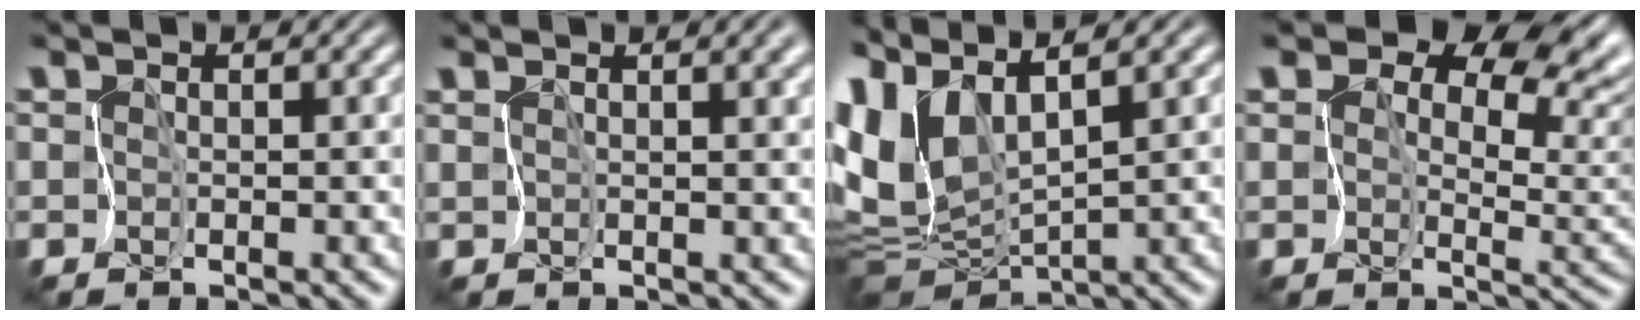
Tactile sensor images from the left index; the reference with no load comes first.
{"total": 4.8, "force": [2.7, 1.8, 3.5], "torque": [-0.055, 0.017, 0.040]}
{"total": 8.5, "force": [3.1, 3.7, 7.0], "torque": [-0.171, -0.003, 0.066]}
{"total": 14.2, "force": [9.1, 7.6, 7.8], "torque": [-0.140, 0.038, 0.138]}